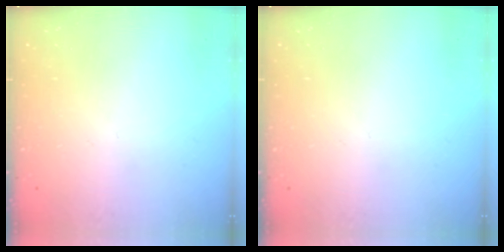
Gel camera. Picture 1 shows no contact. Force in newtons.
{"total": 0.0}